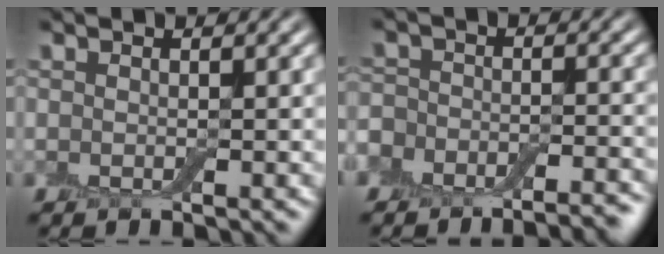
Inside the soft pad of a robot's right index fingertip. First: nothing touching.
{"total": 9.4, "force": [-8.2, 4.1, 2.2], "torque": [-0.013, 0.000, -0.118]}